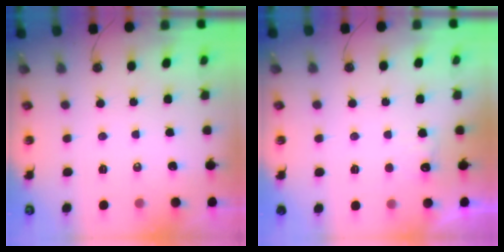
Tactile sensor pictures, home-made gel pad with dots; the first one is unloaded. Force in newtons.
{"total": 6.3, "press": 6.1, "slide": 1.4}